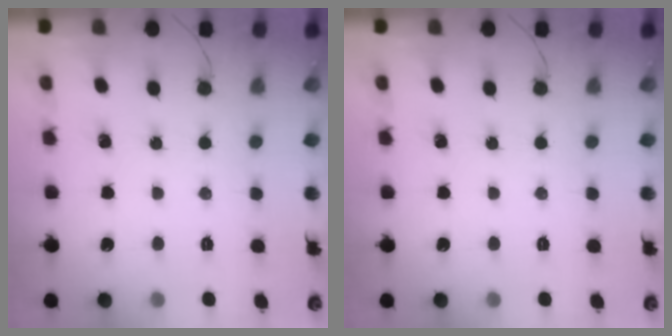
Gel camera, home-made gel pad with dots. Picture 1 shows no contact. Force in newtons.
{"total": 0.0}